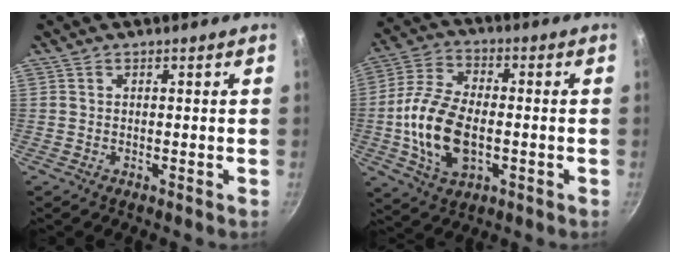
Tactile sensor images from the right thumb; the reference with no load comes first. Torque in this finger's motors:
{"motor_torque": [-0.13, 1.13, 0.29, 0.56, 0.15]}